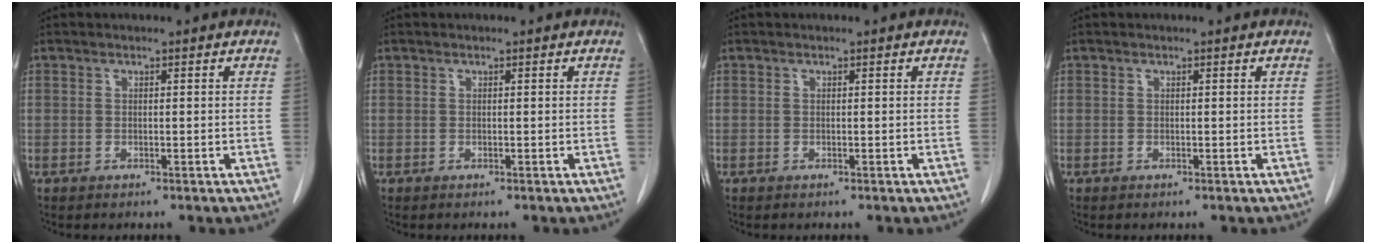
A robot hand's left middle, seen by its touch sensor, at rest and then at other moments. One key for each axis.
{"total": 0.0}
{"total": 0.0}
{"total": 0.0}